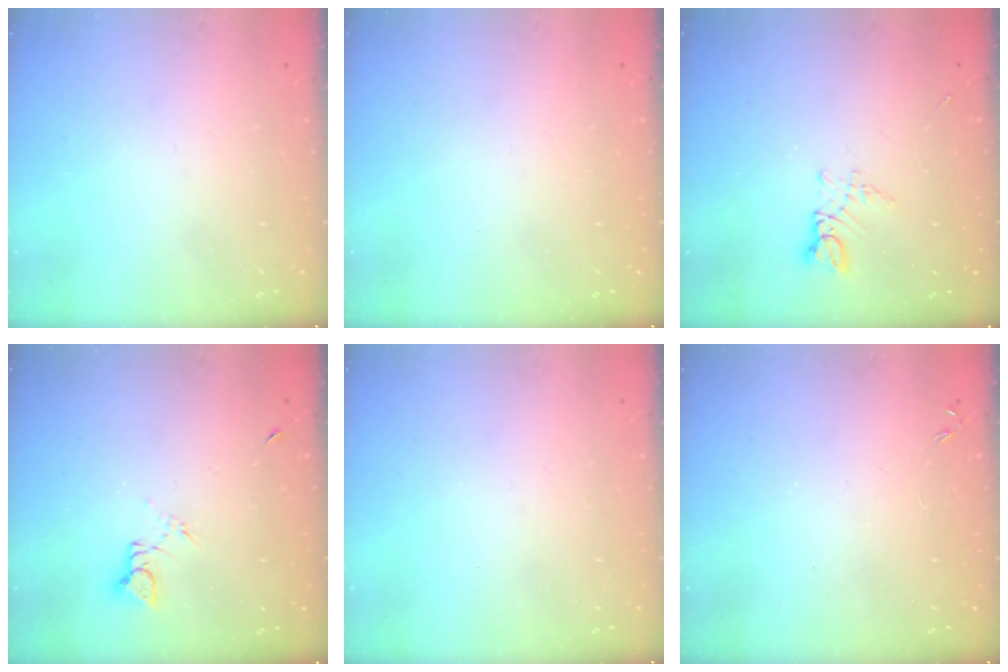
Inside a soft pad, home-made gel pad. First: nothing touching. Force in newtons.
{"total": 0.0}
{"total": 3.0, "press": 3.0, "slide": 0.3}
{"total": 3.7, "press": 3.7, "slide": 0.3}
{"total": 0.0}
{"total": 0.0}